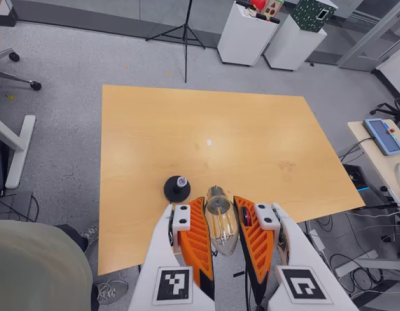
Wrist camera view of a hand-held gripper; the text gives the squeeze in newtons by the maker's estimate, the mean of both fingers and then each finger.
{"total": 21.6, "left": 23.8, "right": 19.5}